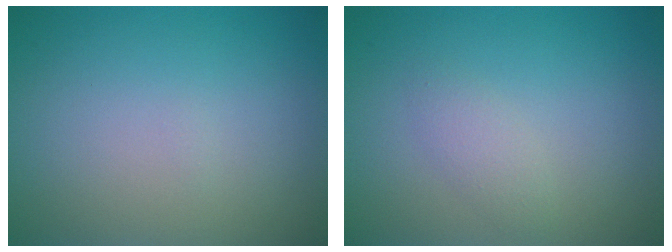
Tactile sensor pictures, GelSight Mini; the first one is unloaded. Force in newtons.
{"total": 1.3, "press": 1.3, "slide": 0.0}